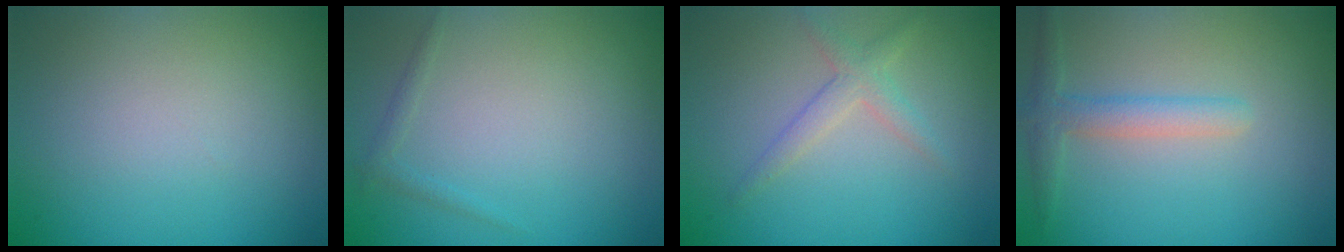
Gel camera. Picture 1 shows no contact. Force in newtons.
{"total": 0.8, "press": 0.8, "slide": 0.1}
{"total": 2.0, "press": 2.0, "slide": 0.1}
{"total": 2.4, "press": 2.4, "slide": 0.2}